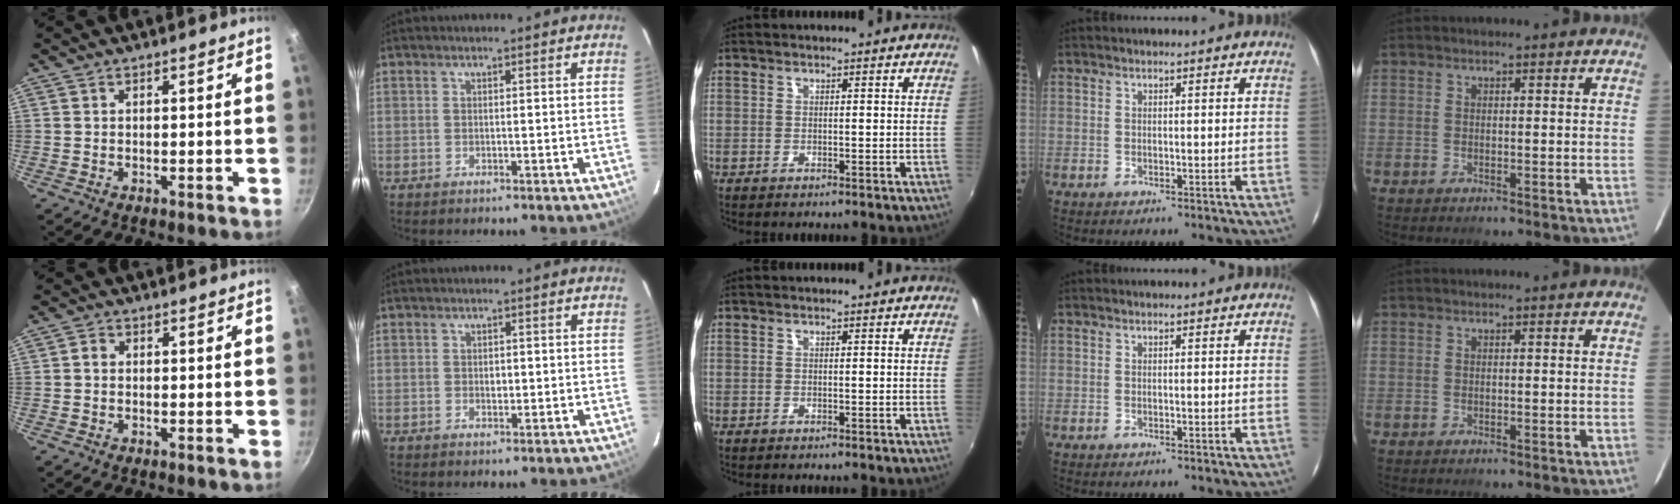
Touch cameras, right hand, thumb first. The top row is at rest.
{"thumb": {"total": 1.5, "force": [-0.1, 1.3, 0.8], "torque": [-0.015, 0.007, -0.005]}, "index": {"total": 1.3, "force": [-0.2, 1.0, 0.9], "torque": [-0.015, 0.003, -0.003]}}